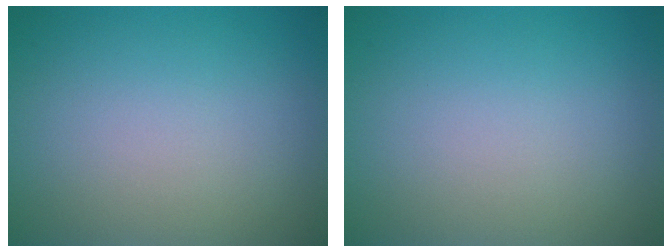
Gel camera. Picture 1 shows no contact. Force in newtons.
{"total": 0.0}